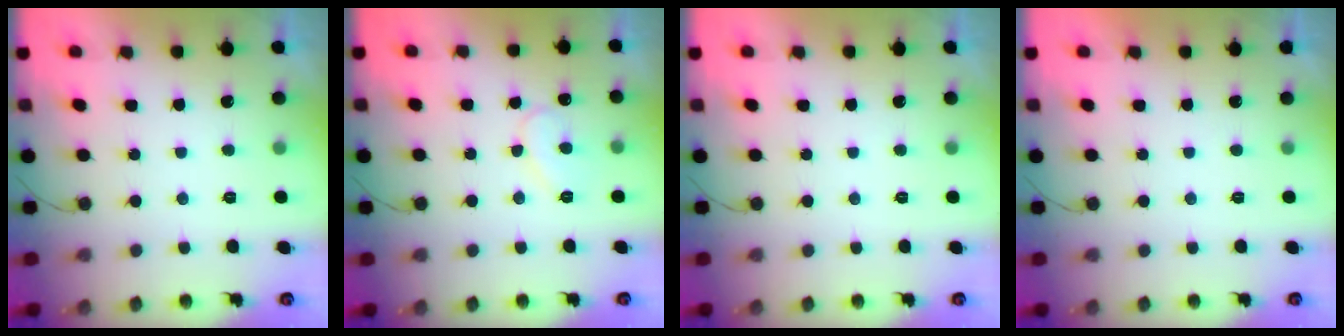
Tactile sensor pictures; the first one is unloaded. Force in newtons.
{"total": 8.3, "press": 8.3, "slide": 0.6}
{"total": 0.0}
{"total": 1.7, "press": 1.7, "slide": 0.0}